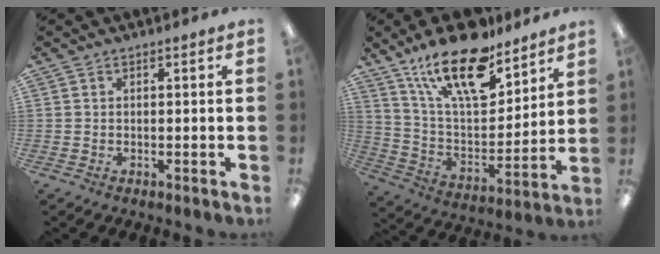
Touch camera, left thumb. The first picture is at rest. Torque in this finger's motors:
{"motor_torque": [0.70, 0.70, 1.37, -1.40, 0.27]}